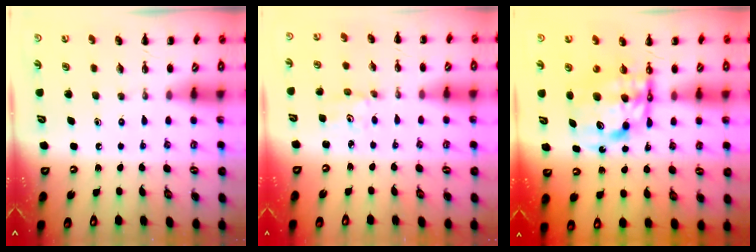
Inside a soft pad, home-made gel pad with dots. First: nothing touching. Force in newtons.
{"total": 1.5, "press": 1.5, "slide": 0.3}
{"total": 10.3, "press": 9.9, "slide": 2.8}